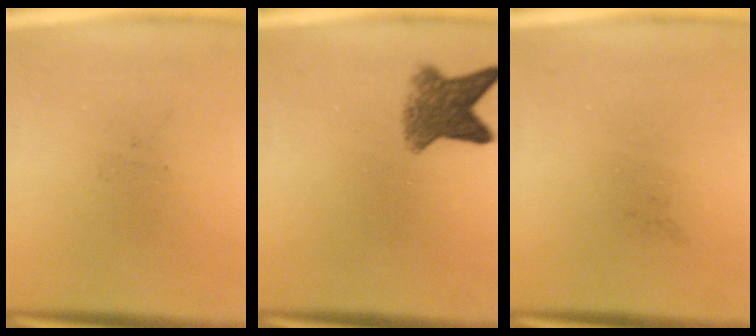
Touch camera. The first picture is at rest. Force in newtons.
{"total": 5.7}
{"total": 0.0}